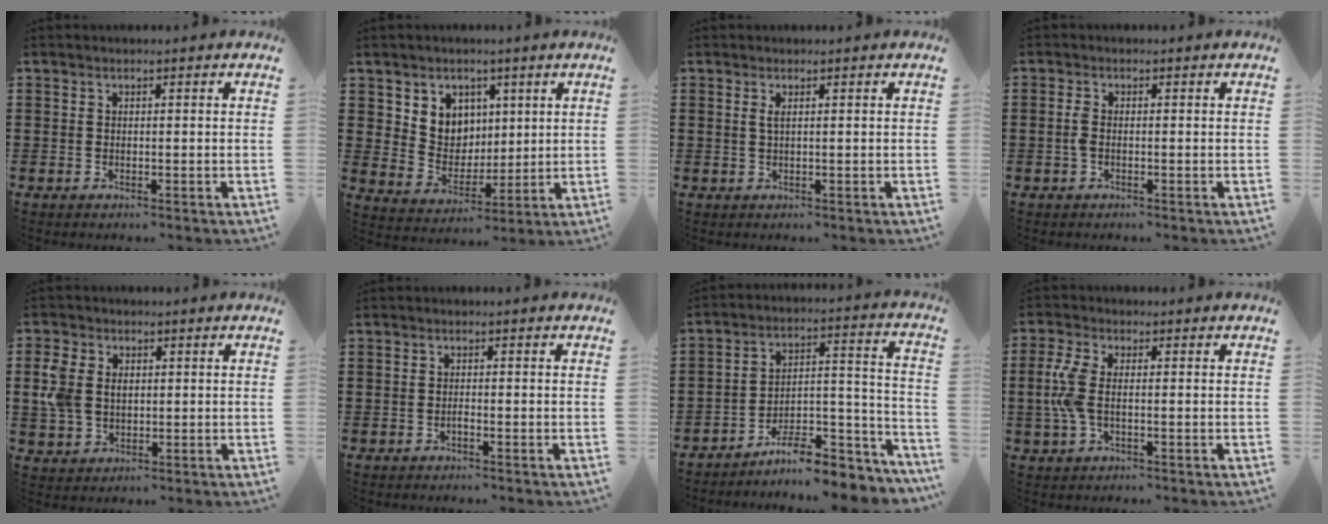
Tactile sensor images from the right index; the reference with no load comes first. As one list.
[{"total": 6.1, "force": [2.9, 5.3, 0.3], "torque": [-0.033, -0.006, 0.054]}, {"total": 1.1, "force": [0.3, 0.2, 1.0], "torque": [-0.021, 0.002, 0.005]}, {"total": 1.7, "force": [-0.4, 0.6, 1.5], "torque": [-0.036, -0.002, -0.010]}, {"total": 4.9, "force": [0.6, 3.8, 3.0], "torque": [-0.081, 0.010, 0.004]}, {"total": 0.8, "force": [-0.5, 0.0, 0.5], "torque": [-0.011, -0.004, -0.009]}, {"total": 8.9, "force": [-7.7, 2.1, 4.0], "torque": [-0.049, 0.025, -0.141]}, {"total": 5.6, "force": [-0.4, 2.6, 5.0], "torque": [-0.131, -0.008, -0.017]}]